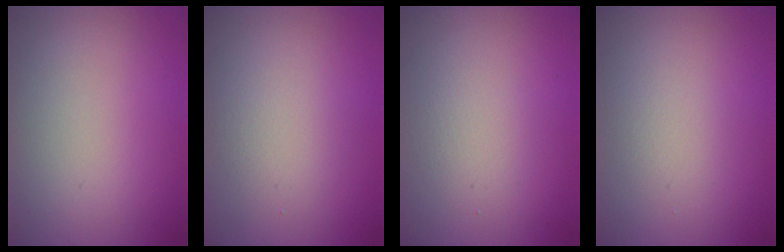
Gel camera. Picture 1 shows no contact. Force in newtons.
{"total": 2.3, "press": 2.3, "slide": 0.1}
{"total": 1.7, "press": 1.7, "slide": 0.1}
{"total": 1.5, "press": 1.5, "slide": 0.1}